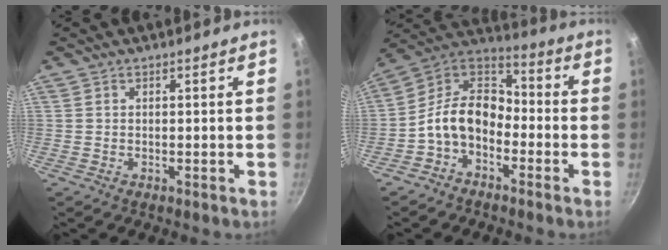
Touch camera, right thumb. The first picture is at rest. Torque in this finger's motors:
{"motor_torque": [2.01, 1.82, 1.16, -0.95, 0.13]}